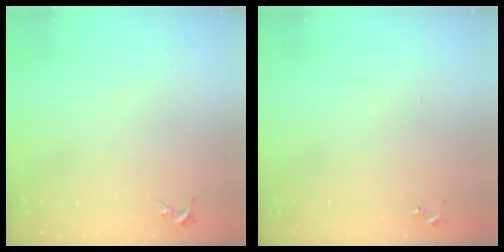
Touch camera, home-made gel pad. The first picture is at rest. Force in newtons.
{"total": 0.0}